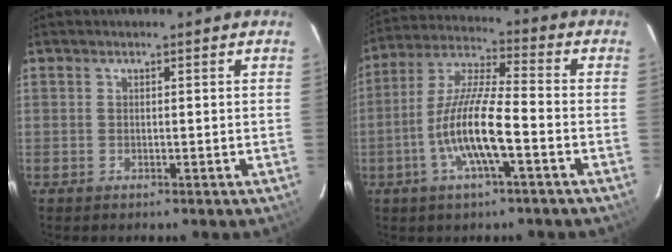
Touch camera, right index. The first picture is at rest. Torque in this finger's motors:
{"motor_torque": [0.66, -0.40, 0.79, 0.21]}